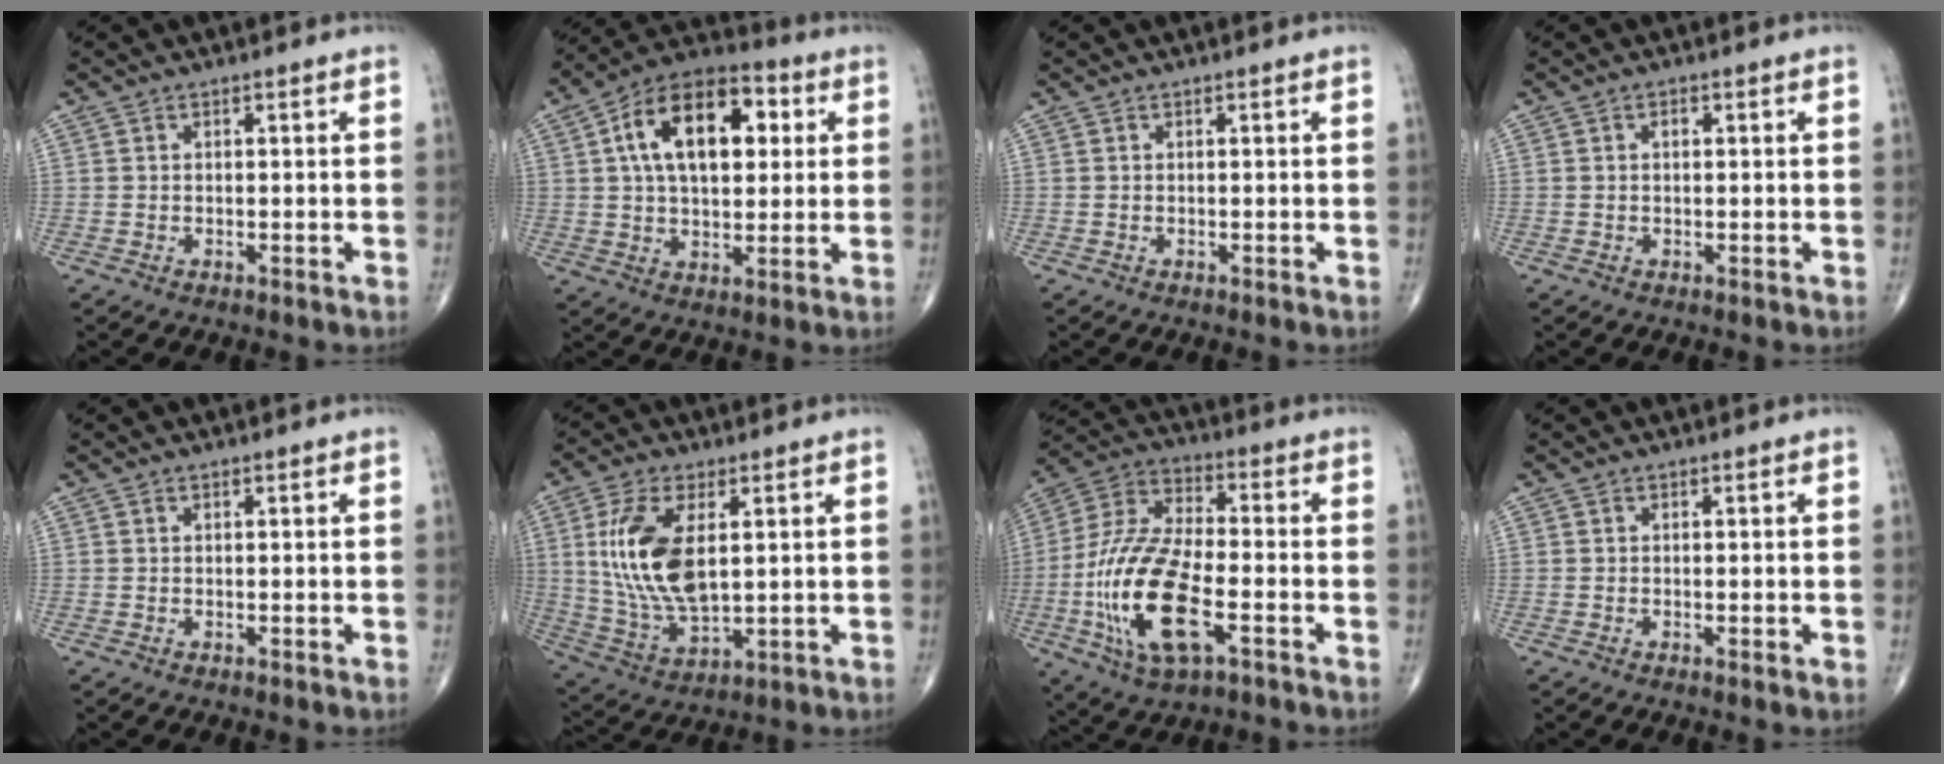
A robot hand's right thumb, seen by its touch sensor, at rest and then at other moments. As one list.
[{"total": 18.5, "force": [4.5, 10.5, 14.5], "torque": [-0.210, 0.016, 0.066]}, {"total": 0.0}, {"total": 1.2, "force": [0.3, 0.7, 0.9], "torque": [-0.015, 0.003, 0.004]}, {"total": 0.0}, {"total": 15.1, "force": [3.0, 7.4, 12.8], "torque": [-0.261, -0.015, 0.069]}, {"total": 19.9, "force": [-5.7, 8.3, 17.2], "torque": [-0.358, 0.018, -0.100]}, {"total": 0.6, "force": [-0.1, 0.1, 0.6], "torque": [-0.014, -0.003, -0.002]}]